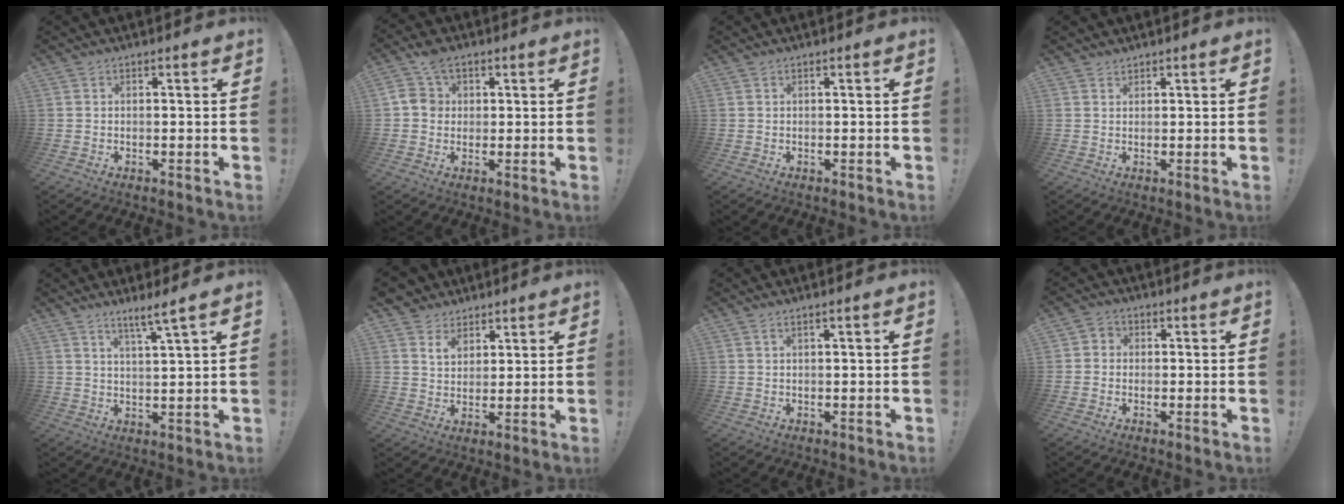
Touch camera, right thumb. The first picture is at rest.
{"total": 7.1, "force": [2.7, 5.7, 3.2], "torque": [-0.055, -0.001, 0.051]}
{"total": 0.0}
{"total": 1.4, "force": [1.2, 0.5, 0.1], "torque": [0.001, -0.006, 0.023]}
{"total": 5.6, "force": [4.1, -0.5, 3.7], "torque": [-0.056, -0.028, 0.065]}
{"total": 6.9, "force": [4.4, 5.0, 1.7], "torque": [-0.031, -0.027, 0.084]}
{"total": 1.7, "force": [0.7, -0.1, 1.5], "torque": [-0.030, 0.000, 0.011]}
{"total": 2.5, "force": [-0.4, 2.3, 0.9], "torque": [-0.013, 0.009, -0.007]}